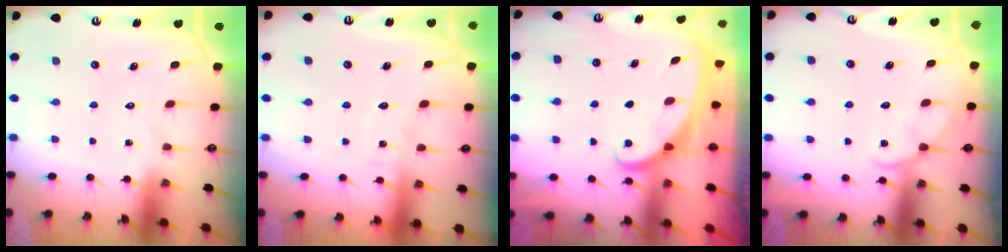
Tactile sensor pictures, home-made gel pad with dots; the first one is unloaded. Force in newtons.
{"total": 3.1, "press": 3.1, "slide": 0.4}
{"total": 2.2, "press": 2.2, "slide": 0.3}
{"total": 2.8, "press": 2.8, "slide": 0.3}